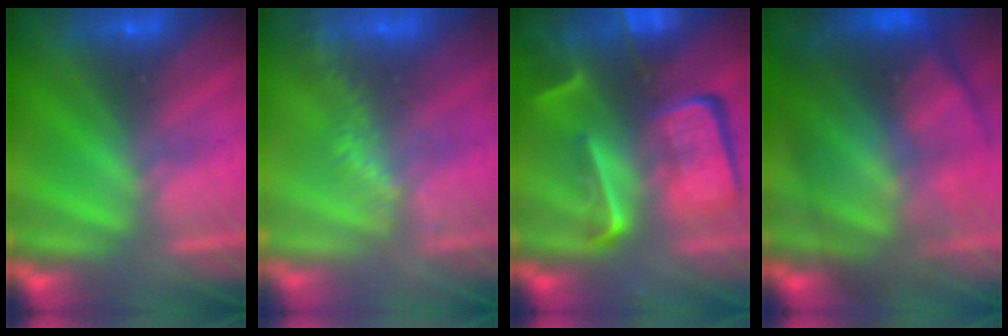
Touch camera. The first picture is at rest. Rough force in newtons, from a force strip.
{"total": 2.9}
{"total": 9.3}
{"total": 7.8}